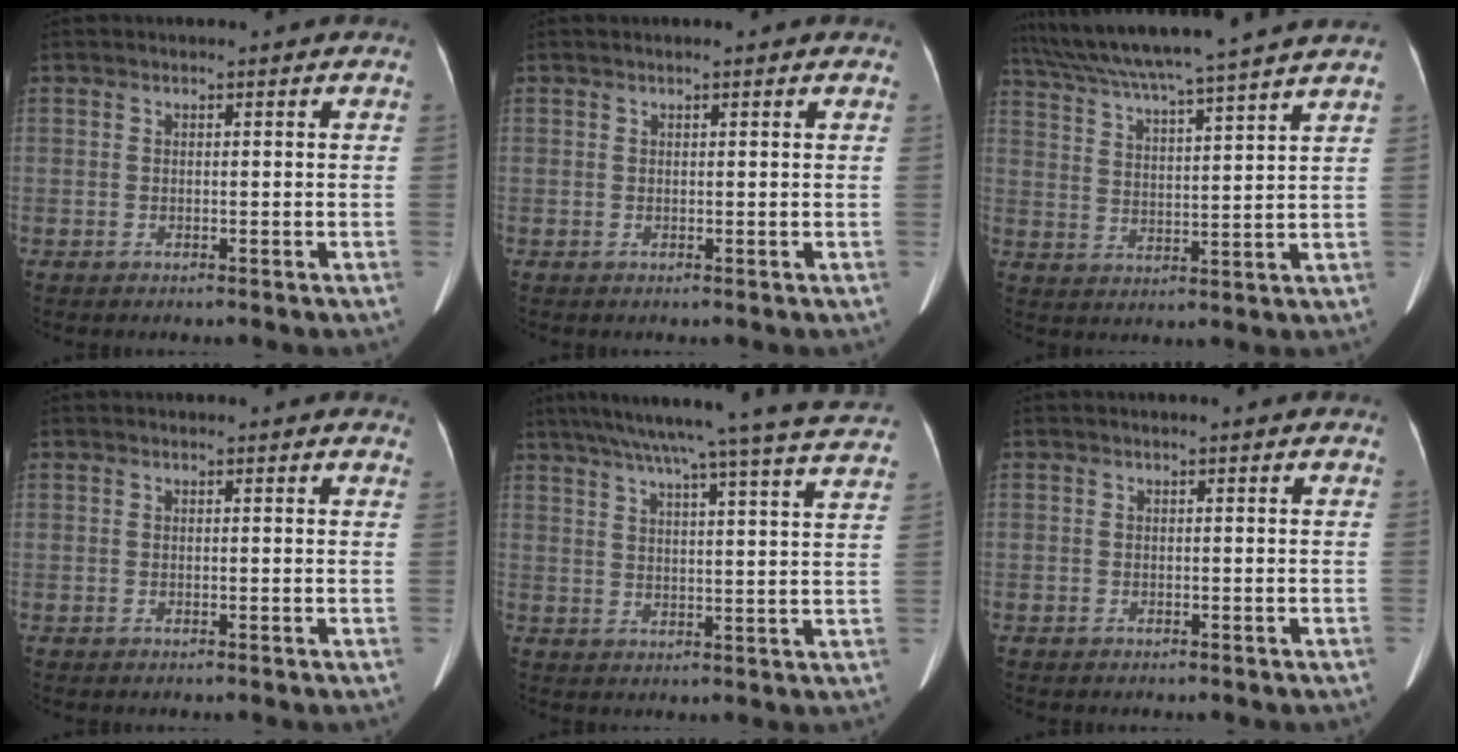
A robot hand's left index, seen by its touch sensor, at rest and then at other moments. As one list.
[{"total": 1.0, "force": [0.8, 0.0, 0.6], "torque": [-0.011, 0.013, 0.013]}, {"total": 19.0, "force": [16.4, -1.3, 9.5], "torque": [-0.172, 0.008, 0.244]}, {"total": 1.1, "force": [1.0, 0.2, 0.2], "torque": [-0.010, -0.002, -0.002]}, {"total": 26.2, "force": [23.9, -0.4, 10.6], "torque": [-0.175, -0.031, 0.296]}, {"total": 0.6, "force": [-0.4, 0.4, -0.1], "torque": [0.003, 0.004, -0.007]}]